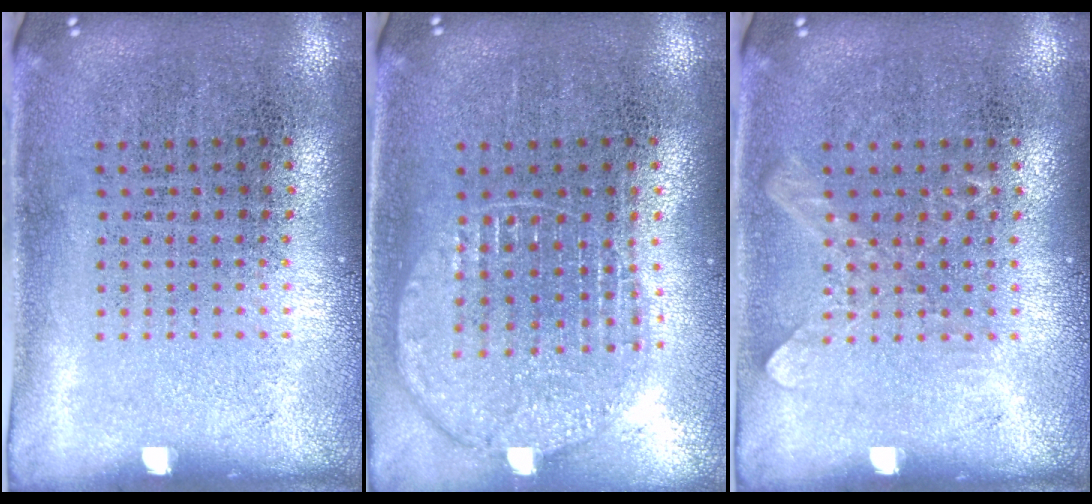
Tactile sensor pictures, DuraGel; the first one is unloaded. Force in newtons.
{"total": 1.0, "press": 1.0, "slide": 0.1}
{"total": 0.8, "press": 0.8, "slide": 0.2}